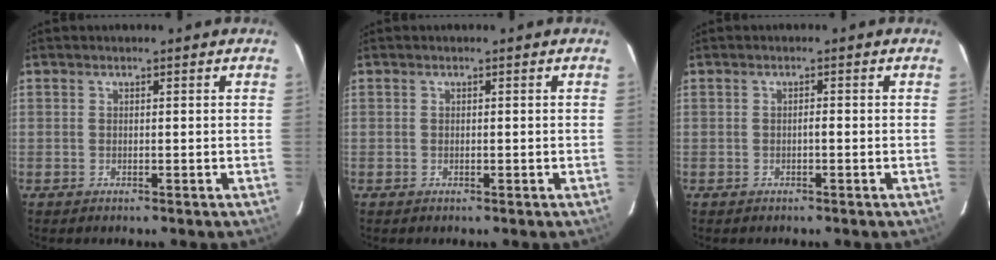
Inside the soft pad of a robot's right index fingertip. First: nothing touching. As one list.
[{"total": 0.0}, {"total": 0.7, "force": [-0.2, 0.0, 0.6], "torque": [-0.011, 0.002, -0.003]}]